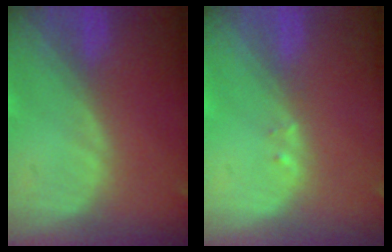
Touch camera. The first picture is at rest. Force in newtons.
{"total": 0.6, "press": 0.6, "slide": 0.2}